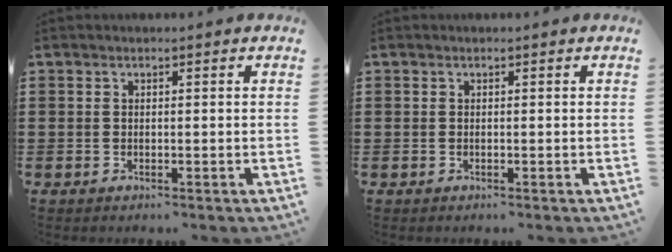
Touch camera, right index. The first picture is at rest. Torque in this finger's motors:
{"motor_torque": [2.14, 0.00, 0.07, 0.01]}